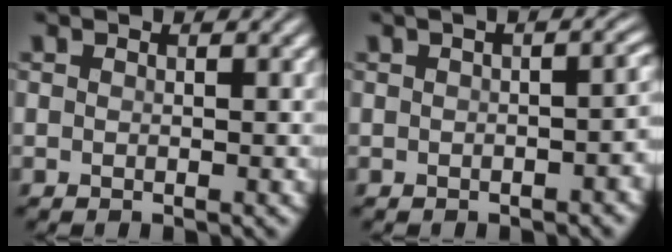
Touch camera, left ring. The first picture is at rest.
{"total": 3.8, "force": [-0.3, 1.6, 3.4], "torque": [-0.026, 0.006, 0.003]}